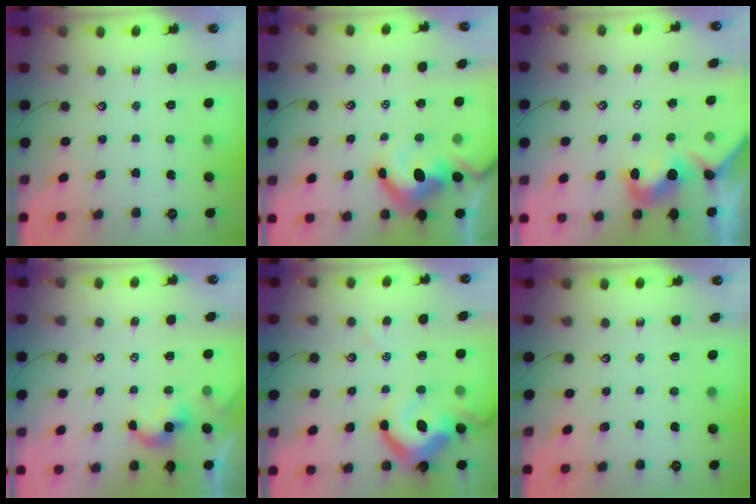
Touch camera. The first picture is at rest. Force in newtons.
{"total": 6.8, "press": 6.6, "slide": 1.5}
{"total": 1.9, "press": 1.8, "slide": 0.6}
{"total": 0.0}
{"total": 11.9, "press": 11.7, "slide": 1.9}
{"total": 0.0}